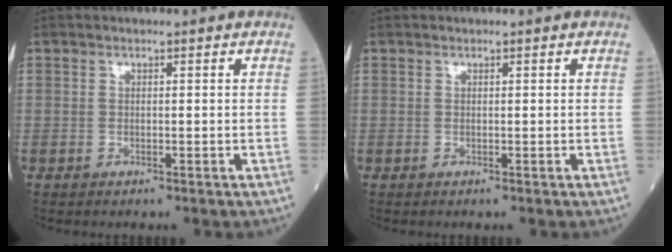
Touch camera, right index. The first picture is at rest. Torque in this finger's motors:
{"motor_torque": [-0.11, -0.02, -0.05, 0.02]}